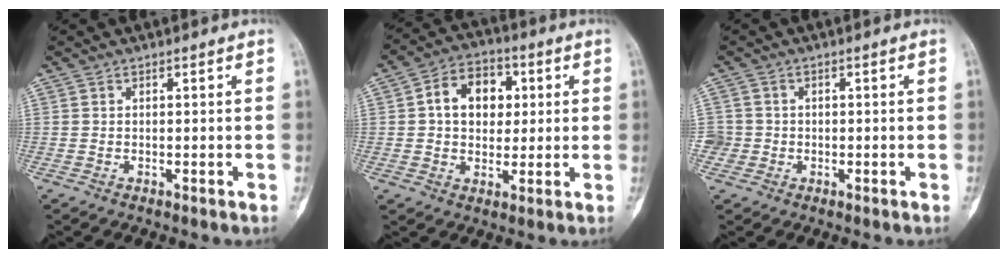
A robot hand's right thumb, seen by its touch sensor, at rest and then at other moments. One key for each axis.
{"total": 10.8, "fx": 2.0, "fy": 7.9, "fz": 7.0, "tx": -0.077, "ty": 0.011, "tz": 0.027}
{"total": 2.8, "fx": -0.4, "fy": 2.8, "fz": -0.1, "tx": 0.022, "ty": 0.009, "tz": -0.011}